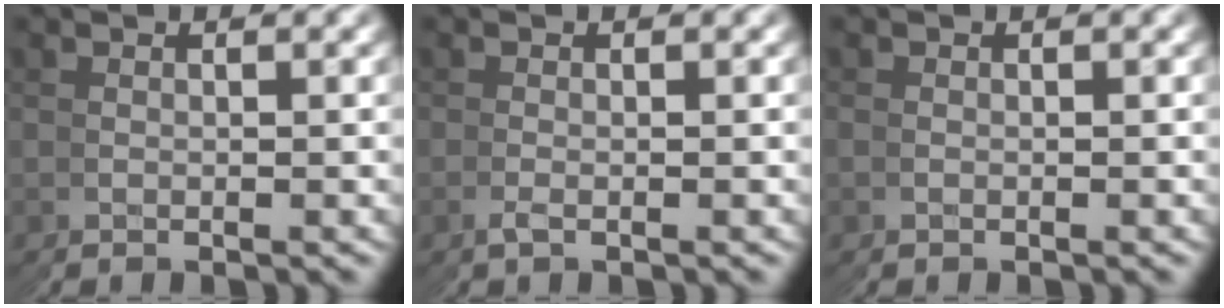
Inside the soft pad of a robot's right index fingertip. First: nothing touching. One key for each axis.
{"total": 0.7, "fx": -0.4, "fy": -0.5, "fz": -0.2, "tx": 0.007, "ty": 0.005, "tz": -0.010}
{"total": 0.6, "fx": -0.1, "fy": 0.1, "fz": -0.5, "tx": 0.007, "ty": -0.002, "tz": -0.002}